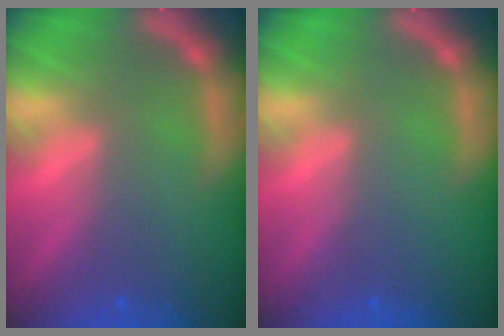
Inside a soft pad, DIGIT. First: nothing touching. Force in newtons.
{"total": 0.0}